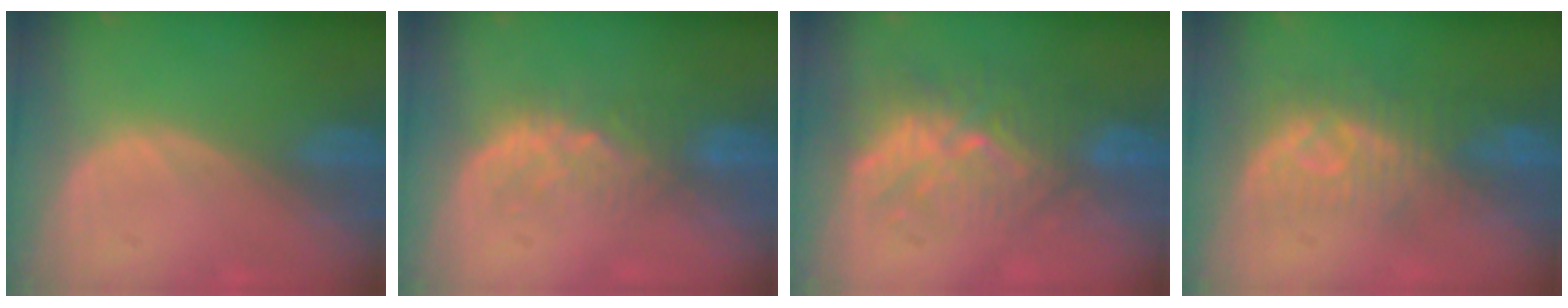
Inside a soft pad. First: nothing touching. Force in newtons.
{"total": 4.8, "press": 4.3, "slide": 2.1}
{"total": 9.5, "press": 8.6, "slide": 3.9}
{"total": 8.2, "press": 7.5, "slide": 3.4}